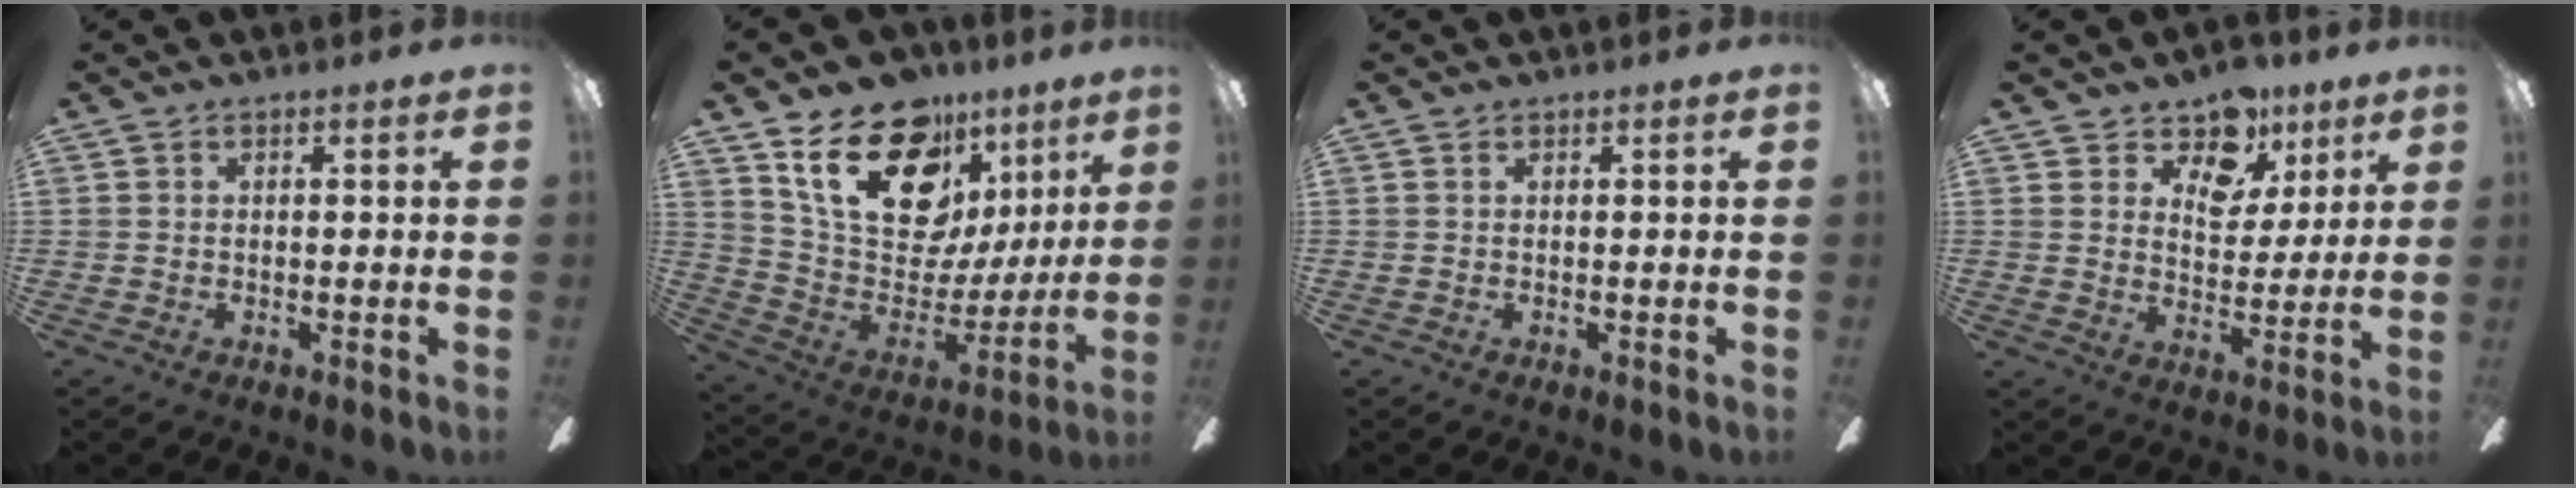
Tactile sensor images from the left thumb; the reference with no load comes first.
{"total": 24.1, "force": [14.2, 13.9, 13.6], "torque": [-0.212, -0.077, 0.264]}
{"total": 0.0}
{"total": 10.7, "force": [7.1, 6.9, 4.1], "torque": [-0.064, -0.040, 0.133]}